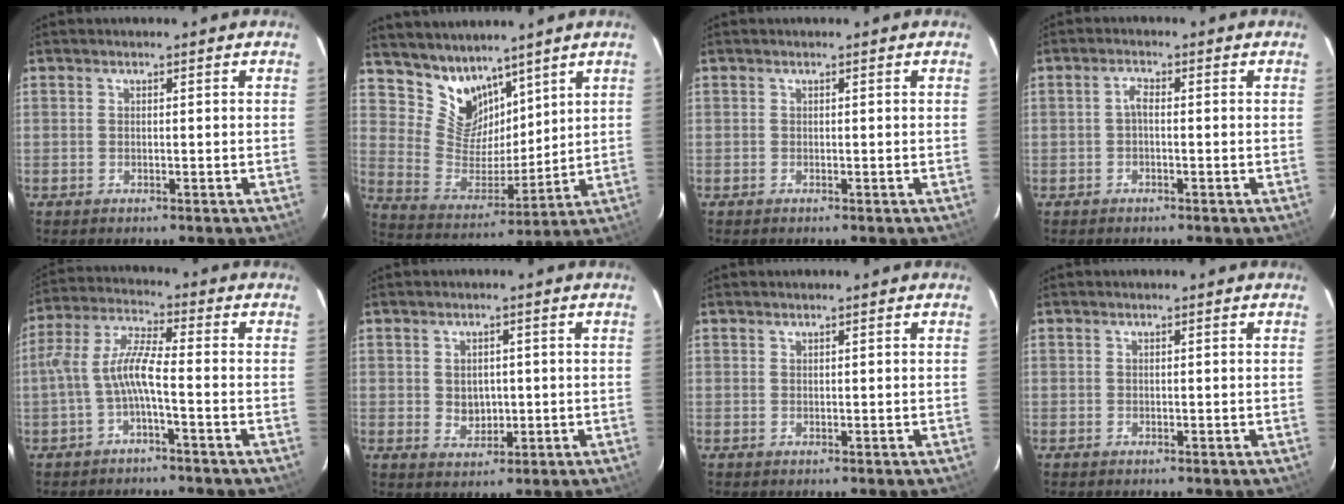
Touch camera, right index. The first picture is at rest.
{"total": 11.3, "force": [8.8, 6.3, 3.3], "torque": [-0.064, 0.000, 0.179]}
{"total": 0.0}
{"total": 1.6, "force": [-0.4, 0.6, 1.4], "torque": [-0.029, 0.008, -0.009]}
{"total": 6.9, "force": [-2.4, 1.0, 6.4], "torque": [-0.154, 0.015, -0.045]}
{"total": 3.8, "force": [0.0, 3.2, 2.0], "torque": [-0.032, -0.001, 0.008]}
{"total": 0.0}
{"total": 0.0}